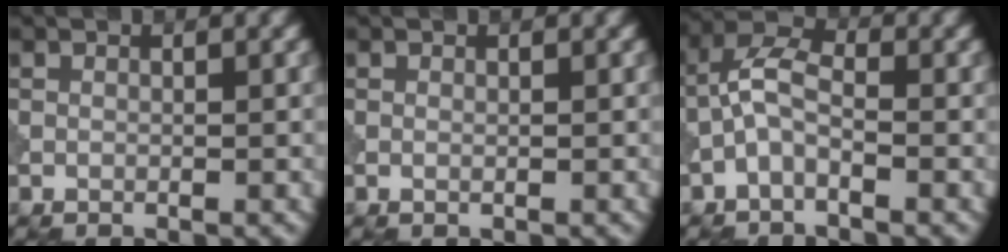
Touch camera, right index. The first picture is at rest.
{"total": 0.0}
{"total": 3.2, "force": [-1.3, 1.4, 2.6], "torque": [-0.056, 0.015, -0.037]}